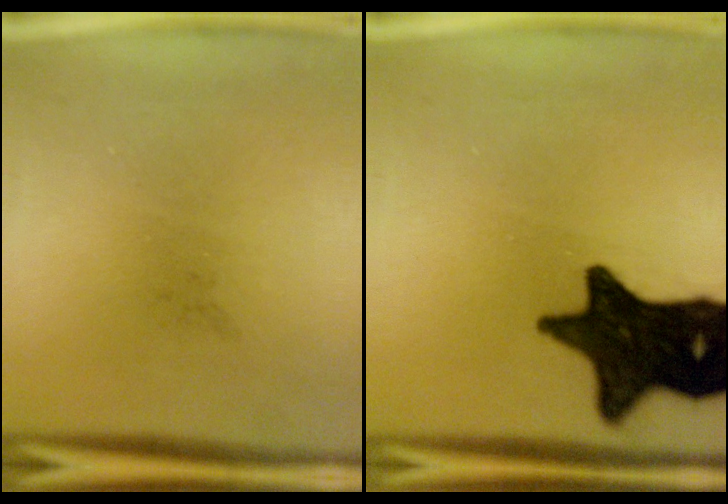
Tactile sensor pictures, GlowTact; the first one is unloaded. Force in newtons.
{"total": 17.2}